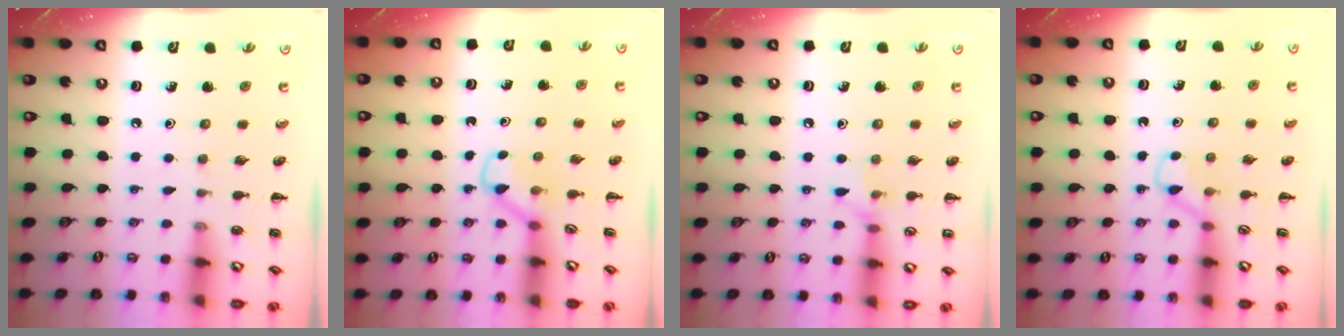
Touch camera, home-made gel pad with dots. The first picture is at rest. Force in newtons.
{"total": 2.9, "press": 2.7, "slide": 1.2}
{"total": 5.6, "press": 5.4, "slide": 1.6}
{"total": 3.5, "press": 3.3, "slide": 1.2}